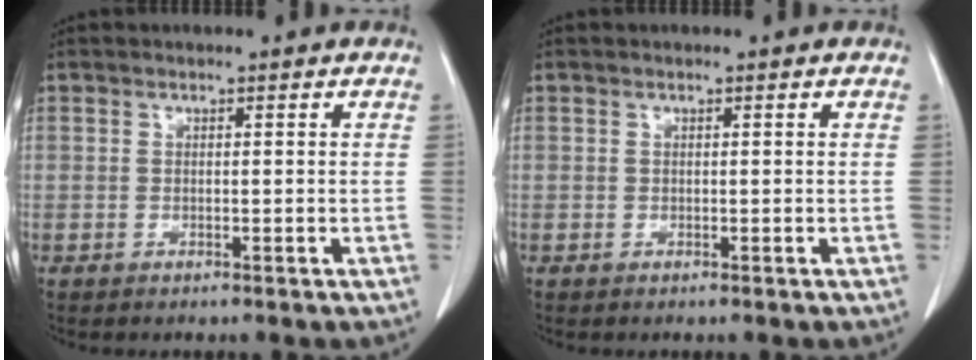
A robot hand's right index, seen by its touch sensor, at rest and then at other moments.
{"total": 0.0}